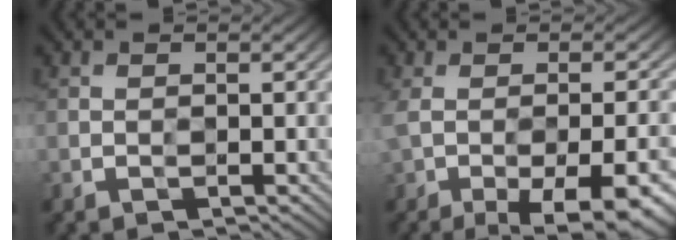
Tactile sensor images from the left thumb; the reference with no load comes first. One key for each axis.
{"total": 13.1, "fx": -5.9, "fy": 4.5, "fz": 10.8, "tx": -0.190, "ty": -0.026, "tz": -0.068}